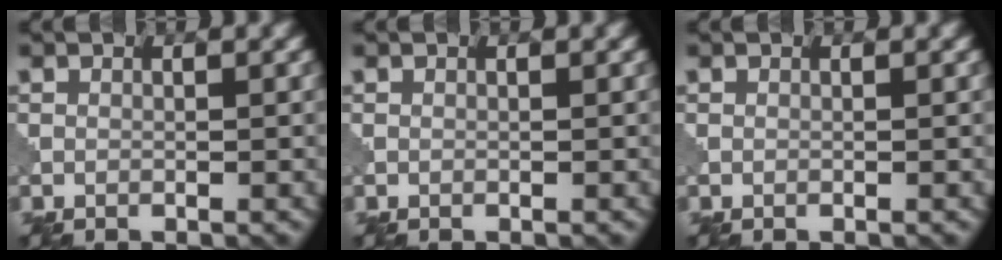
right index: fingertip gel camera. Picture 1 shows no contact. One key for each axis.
{"total": 0.0}
{"total": 0.0}